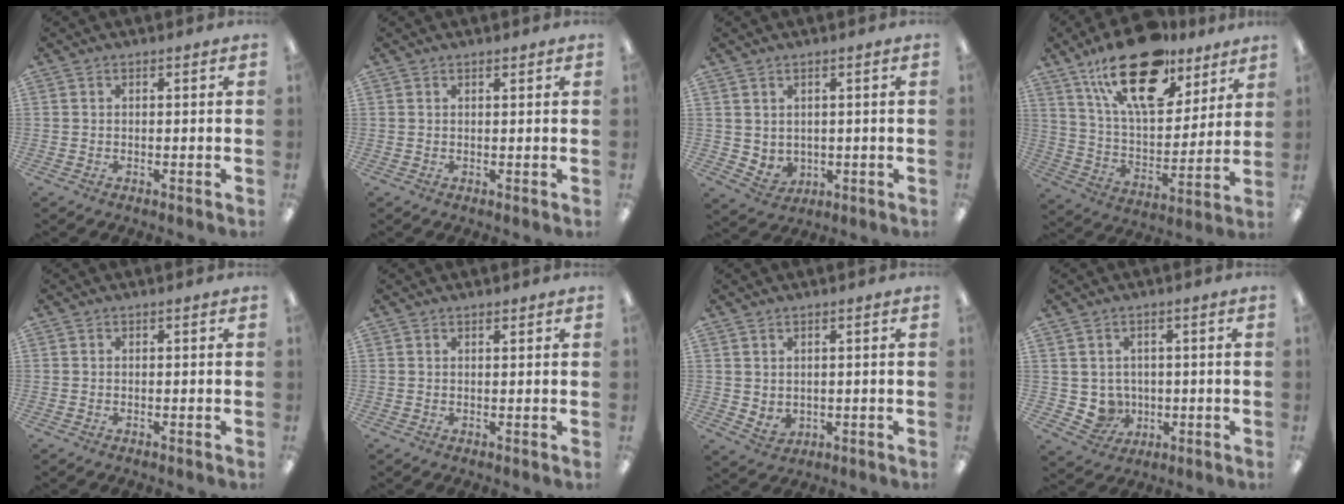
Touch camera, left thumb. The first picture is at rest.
{"total": 0.7, "force": [0.6, 0.1, 0.3], "torque": [-0.006, 0.001, 0.011]}
{"total": 3.4, "force": [1.8, 2.7, 1.1], "torque": [-0.026, -0.008, 0.036]}
{"total": 23.1, "force": [14.7, 10.4, 14.5], "torque": [-0.242, -0.069, 0.258]}
{"total": 0.0}
{"total": 0.9, "force": [0.8, 0.2, 0.3], "torque": [-0.008, -0.001, 0.015]}
{"total": 2.8, "force": [1.9, 1.8, 0.7], "torque": [-0.011, -0.011, 0.035]}
{"total": 5.2, "force": [0.7, 5.0, 1.0], "torque": [-0.039, -0.006, 0.020]}